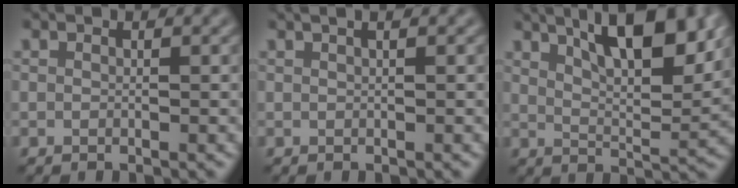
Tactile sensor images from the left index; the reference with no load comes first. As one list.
[{"total": 3.0, "force": [1.6, 1.5, 2.1], "torque": [-0.006, 0.011, -0.008]}, {"total": 9.2, "force": [5.4, 2.7, 6.9], "torque": [-0.094, 0.014, 0.078]}]